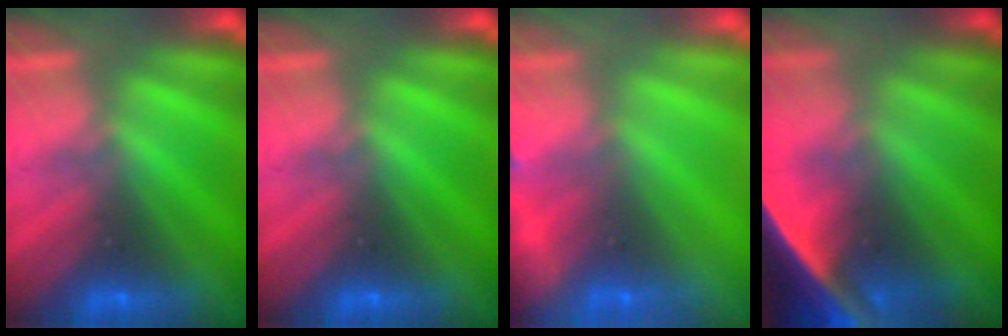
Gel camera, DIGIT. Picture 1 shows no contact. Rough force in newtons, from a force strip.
{"total": 0.0}
{"total": 7.8}
{"total": 7.8}